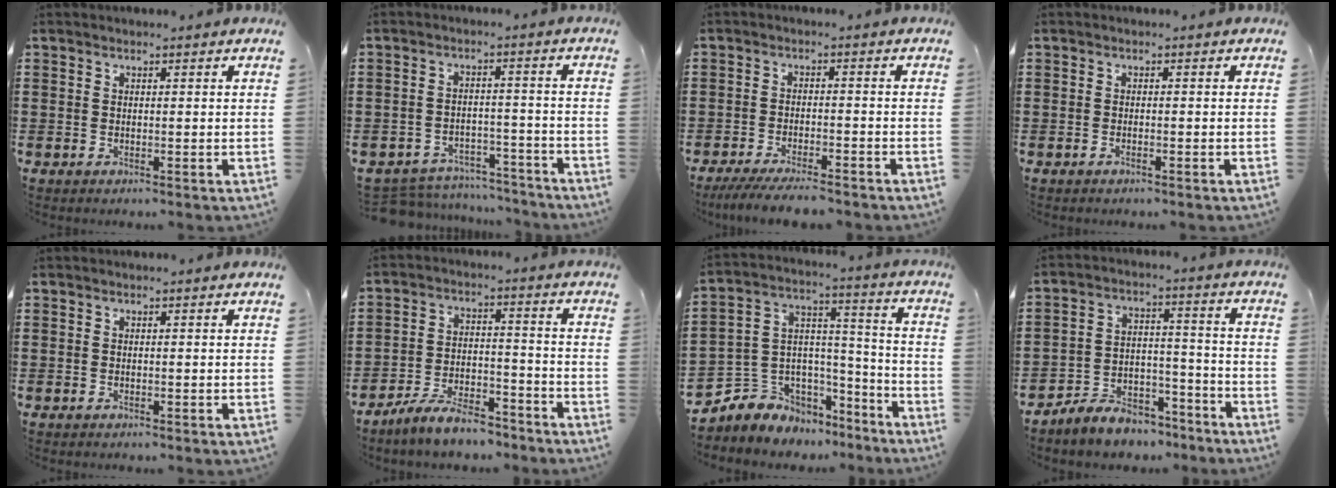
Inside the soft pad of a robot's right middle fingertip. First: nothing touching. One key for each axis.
{"total": 5.6, "fx": -5.4, "fy": 1.0, "fz": 0.4, "tx": -0.011, "ty": 0.012, "tz": -0.110}
{"total": 4.7, "fx": -4.4, "fy": 0.2, "fz": 1.8, "tx": -0.042, "ty": -0.012, "tz": -0.085}
{"total": 0.6, "fx": -0.4, "fy": 0.1, "fz": 0.4, "tx": -0.009, "ty": -0.003, "tz": -0.008}
{"total": 0.0}
{"total": 7.5, "fx": -6.8, "fy": 1.4, "fz": 2.9, "tx": -0.058, "ty": 0.010, "tz": -0.129}
{"total": 5.4, "fx": -3.4, "fy": 4.1, "fz": -0.9, "tx": -0.014, "ty": -0.014, "tz": -0.067}
{"total": 6.4, "fx": -6.1, "fy": 1.7, "fz": 0.9, "tx": -0.017, "ty": 0.016, "tz": -0.121}